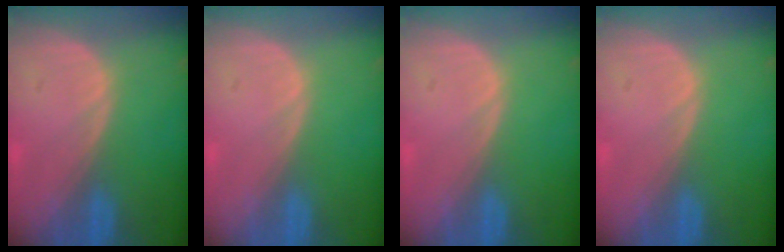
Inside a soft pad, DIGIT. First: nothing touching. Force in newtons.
{"total": 0.0}
{"total": 0.0}
{"total": 0.0}